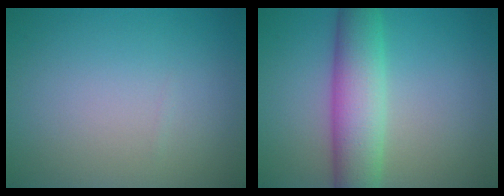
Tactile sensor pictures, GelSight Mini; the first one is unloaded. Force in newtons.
{"total": 6.5, "press": 6.5, "slide": 0.2}